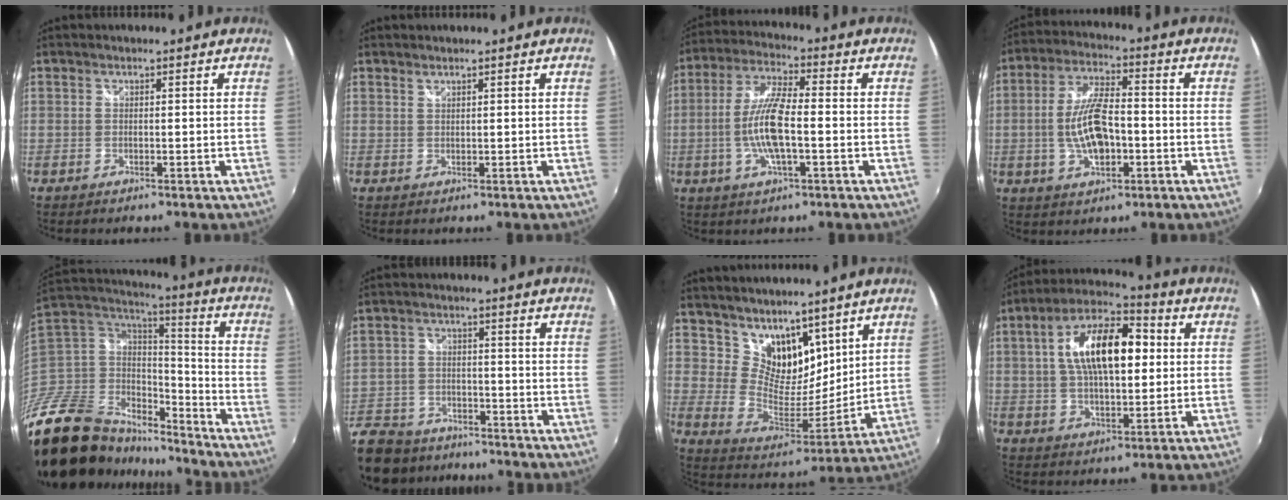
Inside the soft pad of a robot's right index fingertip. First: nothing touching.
{"total": 0.6, "force": [0.6, 0.0, 0.1], "torque": [-0.001, 0.002, 0.012]}
{"total": 10.8, "force": [-2.1, 2.5, 10.3], "torque": [-0.210, 0.001, -0.043]}
{"total": 11.1, "force": [-2.1, 4.7, 9.8], "torque": [-0.198, 0.005, -0.035]}
{"total": 28.1, "force": [-20.1, 14.5, 13.3], "torque": [-0.291, 0.013, -0.333]}
{"total": 17.4, "force": [-12.4, 10.2, 6.7], "torque": [-0.196, -0.008, -0.201]}
{"total": 13.4, "force": [9.4, 7.5, 5.9], "torque": [-0.106, -0.003, 0.182]}
{"total": 16.2, "force": [2.7, 7.5, 14.1], "torque": [-0.252, 0.027, 0.038]}